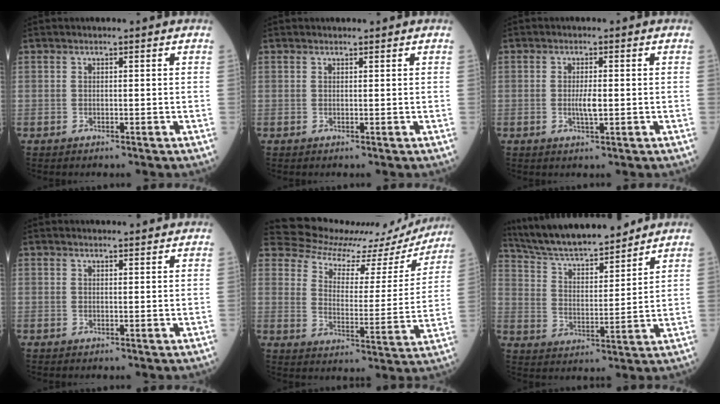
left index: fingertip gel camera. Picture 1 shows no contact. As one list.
[{"total": 0.6, "force": [0.6, 0.1, 0.0], "torque": [-0.007, 0.001, 0.010]}, {"total": 2.3, "force": [-0.4, 0.3, 2.3], "torque": [-0.046, -0.006, -0.007]}, {"total": 3.4, "force": [3.3, 0.5, 0.5], "torque": [-0.010, 0.008, 0.037]}, {"total": 16.4, "force": [15.0, 5.7, 3.2], "torque": [-0.036, -0.018, 0.176]}, {"total": 16.1, "force": [14.6, 2.3, 6.3], "torque": [-0.112, 0.008, 0.250]}]